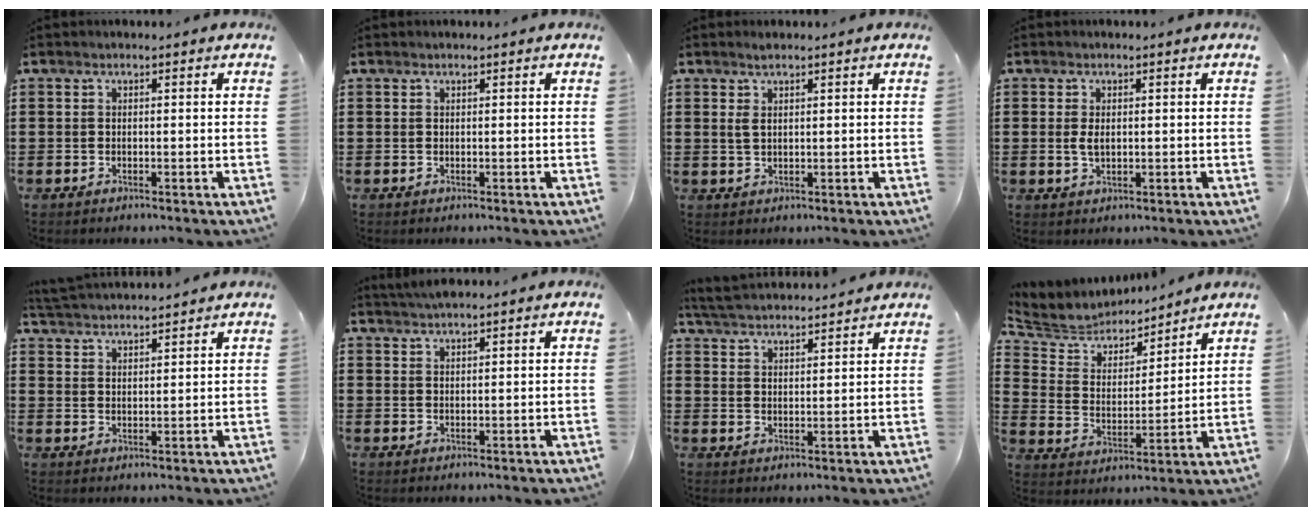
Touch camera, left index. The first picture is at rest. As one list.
[{"total": 0.0}, {"total": 2.2, "force": [1.1, 0.7, 1.7], "torque": [-0.037, 0.005, 0.019]}, {"total": 2.3, "force": [0.2, 1.2, 1.9], "torque": [-0.048, 0.001, 0.000]}, {"total": 3.1, "force": [3.1, -0.2, 0.0], "torque": [-0.012, -0.013, 0.056]}, {"total": 2.0, "force": [1.8, 0.0, 0.8], "torque": [-0.019, 0.002, 0.035]}, {"total": 4.1, "force": [4.0, 0.0, 0.6], "torque": [-0.028, -0.017, 0.071]}, {"total": 5.6, "force": [5.4, 1.5, 0.4], "torque": [-0.045, -0.037, 0.089]}]